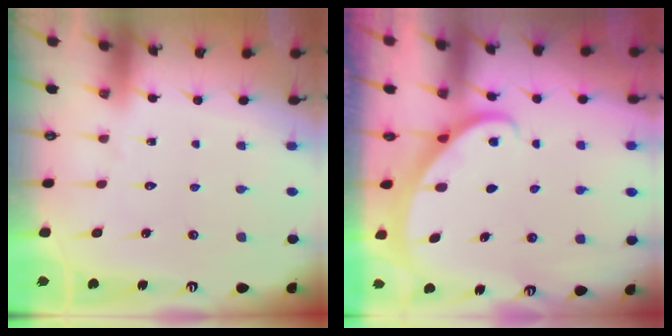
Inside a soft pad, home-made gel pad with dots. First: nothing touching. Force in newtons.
{"total": 1.9, "press": 1.9, "slide": 0.2}